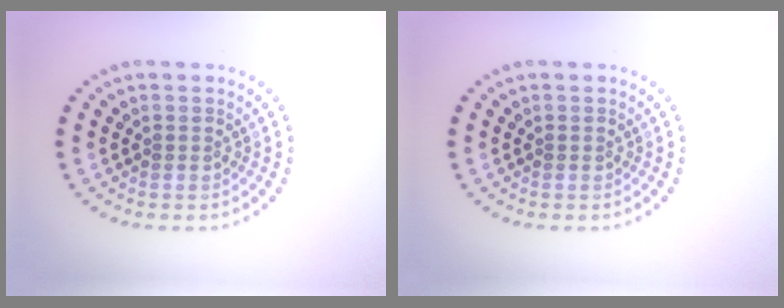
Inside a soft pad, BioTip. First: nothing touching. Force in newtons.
{"total": 0.0}